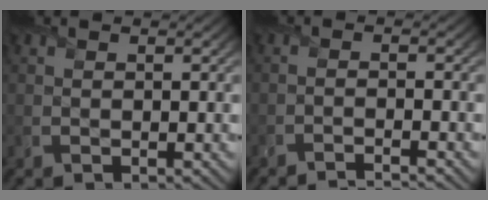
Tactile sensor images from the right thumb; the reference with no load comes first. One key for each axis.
{"total": 2.5, "fx": -2.0, "fy": 0.2, "fz": 1.4, "tx": -0.016, "ty": 0.003, "tz": -0.049}